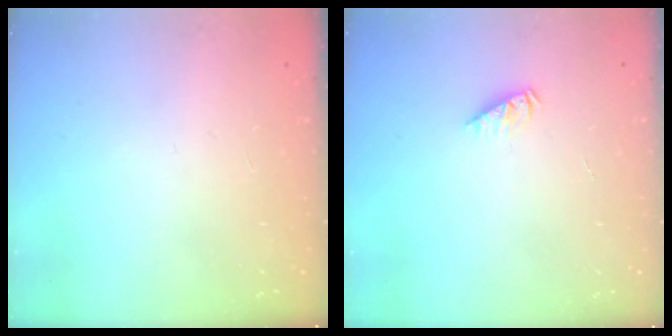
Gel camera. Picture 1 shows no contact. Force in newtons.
{"total": 2.1, "press": 2.1, "slide": 0.3}